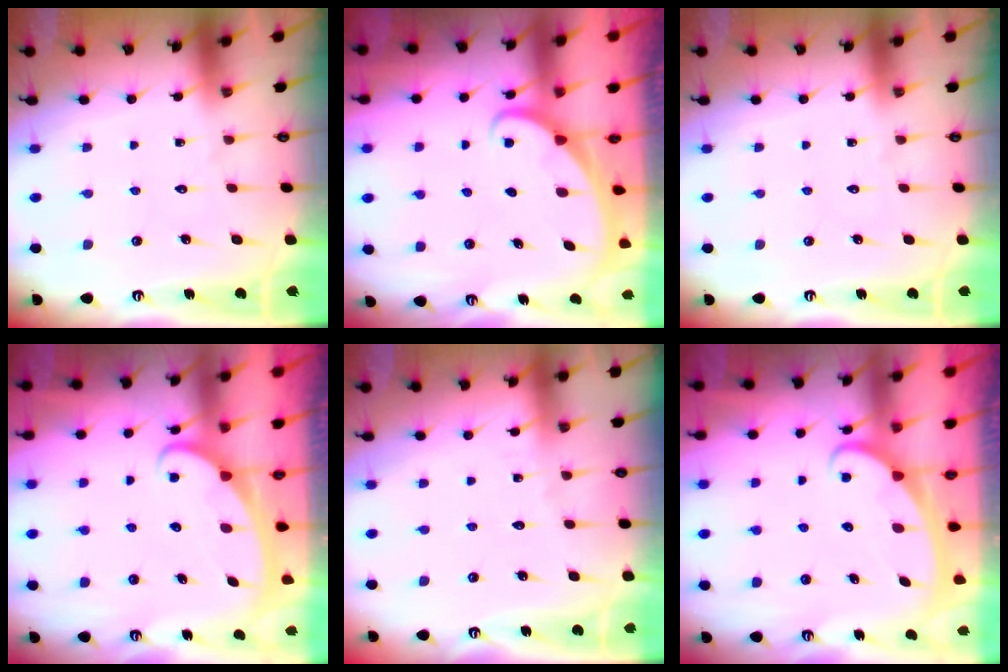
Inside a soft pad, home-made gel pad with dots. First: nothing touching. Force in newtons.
{"total": 1.7, "press": 1.7, "slide": 0.1}
{"total": 0.0}
{"total": 2.5, "press": 2.5, "slide": 0.4}
{"total": 2.7, "press": 2.7, "slide": 0.3}
{"total": 2.3, "press": 2.3, "slide": 0.3}